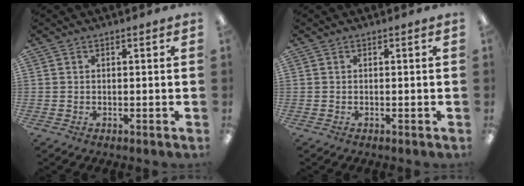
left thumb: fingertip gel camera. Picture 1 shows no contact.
{"total": 0.0}